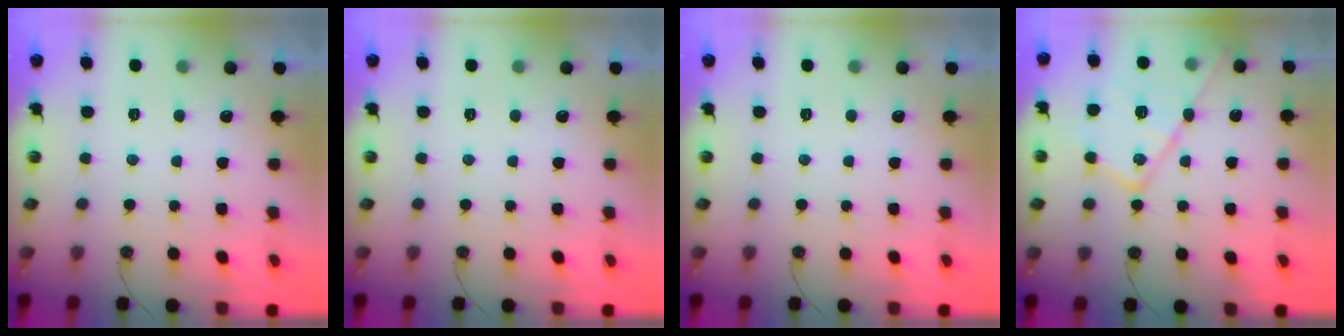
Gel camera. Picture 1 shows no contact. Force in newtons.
{"total": 0.0}
{"total": 0.0}
{"total": 18.1, "press": 18.0, "slide": 1.6}